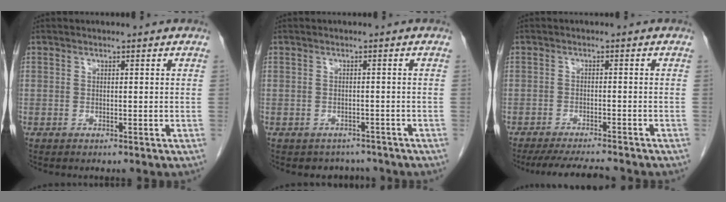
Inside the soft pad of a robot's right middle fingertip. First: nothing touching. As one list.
[{"total": 3.3, "force": [-2.8, 1.7, -0.3], "torque": [0.004, 0.010, -0.039]}, {"total": 7.8, "force": [-7.2, 0.3, 3.0], "torque": [-0.046, -0.013, -0.111]}]